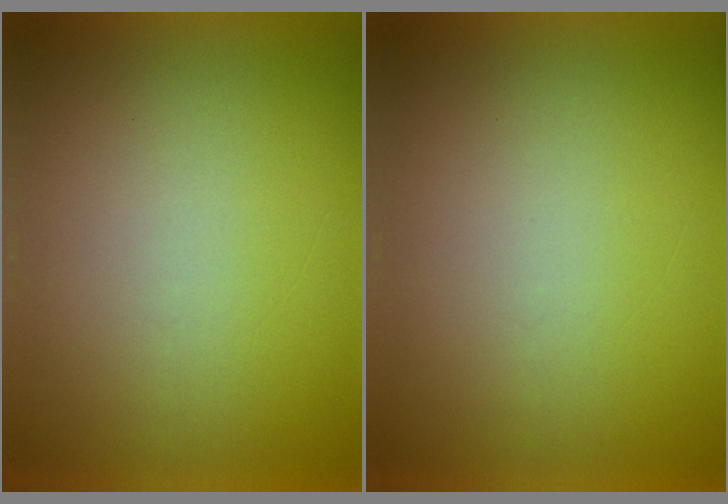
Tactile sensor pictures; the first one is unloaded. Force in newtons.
{"total": 0.0}